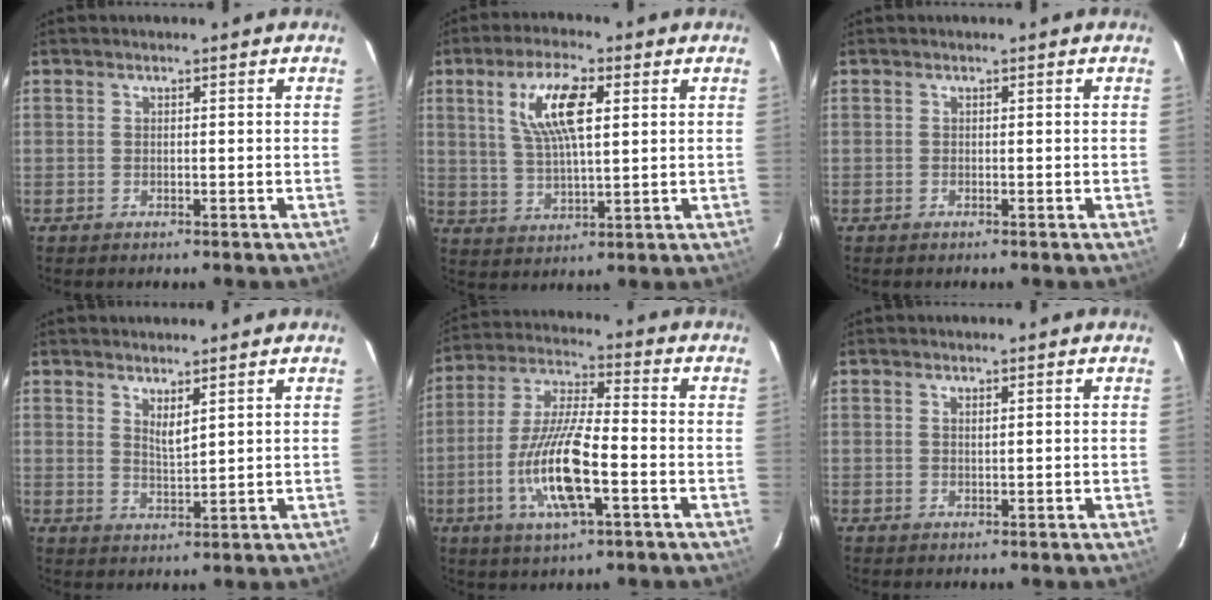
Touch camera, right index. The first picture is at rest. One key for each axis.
{"total": 10.2, "fx": 3.4, "fy": 3.3, "fz": 9.0, "tx": -0.174, "ty": 0.010, "tz": 0.067}
{"total": 0.0}
{"total": 3.1, "fx": 2.1, "fy": 0.7, "fz": 2.1, "tx": -0.038, "ty": -0.006, "tz": 0.036}
{"total": 14.4, "fx": -4.5, "fy": 3.6, "fz": 13.2, "tx": -0.274, "ty": -0.008, "tz": -0.087}
{"total": 0.6, "fx": 0.4, "fy": 0.1, "fz": 0.4, "tx": -0.008, "ty": 0.002, "tz": 0.007}